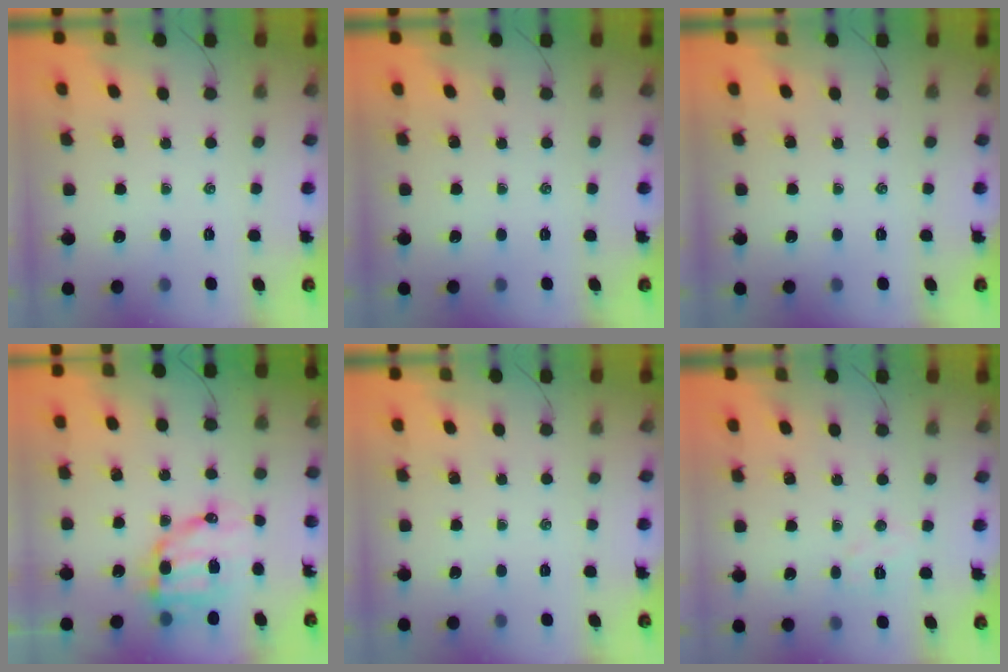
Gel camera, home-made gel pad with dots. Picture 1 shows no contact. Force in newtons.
{"total": 0.0}
{"total": 0.0}
{"total": 11.0, "press": 10.8, "slide": 1.9}
{"total": 0.0}
{"total": 5.0, "press": 4.9, "slide": 1.1}